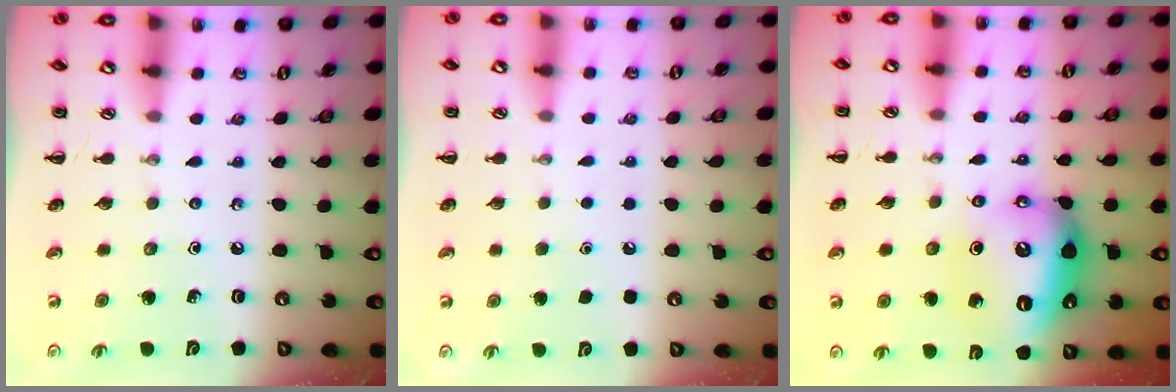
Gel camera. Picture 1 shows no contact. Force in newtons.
{"total": 1.8, "press": 1.7, "slide": 0.1}
{"total": 14.1, "press": 14.0, "slide": 1.6}